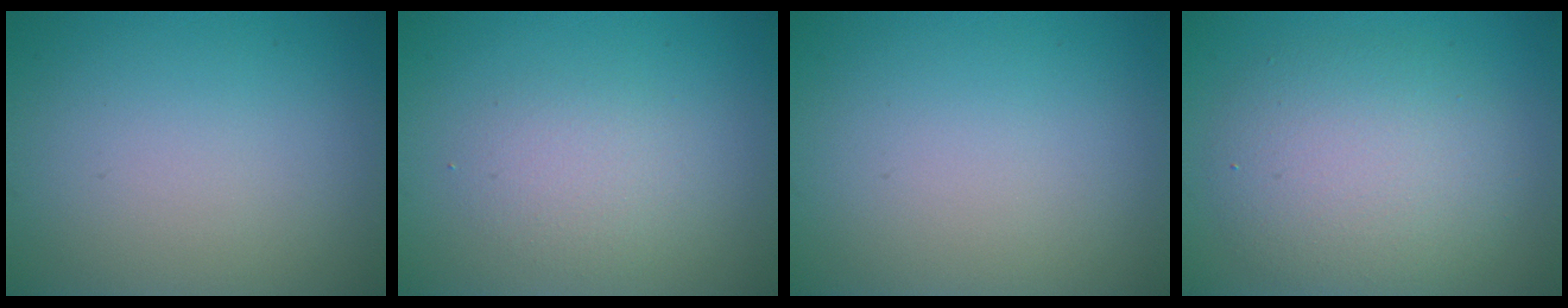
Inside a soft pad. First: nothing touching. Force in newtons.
{"total": 2.0, "press": 2.0, "slide": 0.1}
{"total": 0.0}
{"total": 5.6, "press": 5.6, "slide": 0.2}